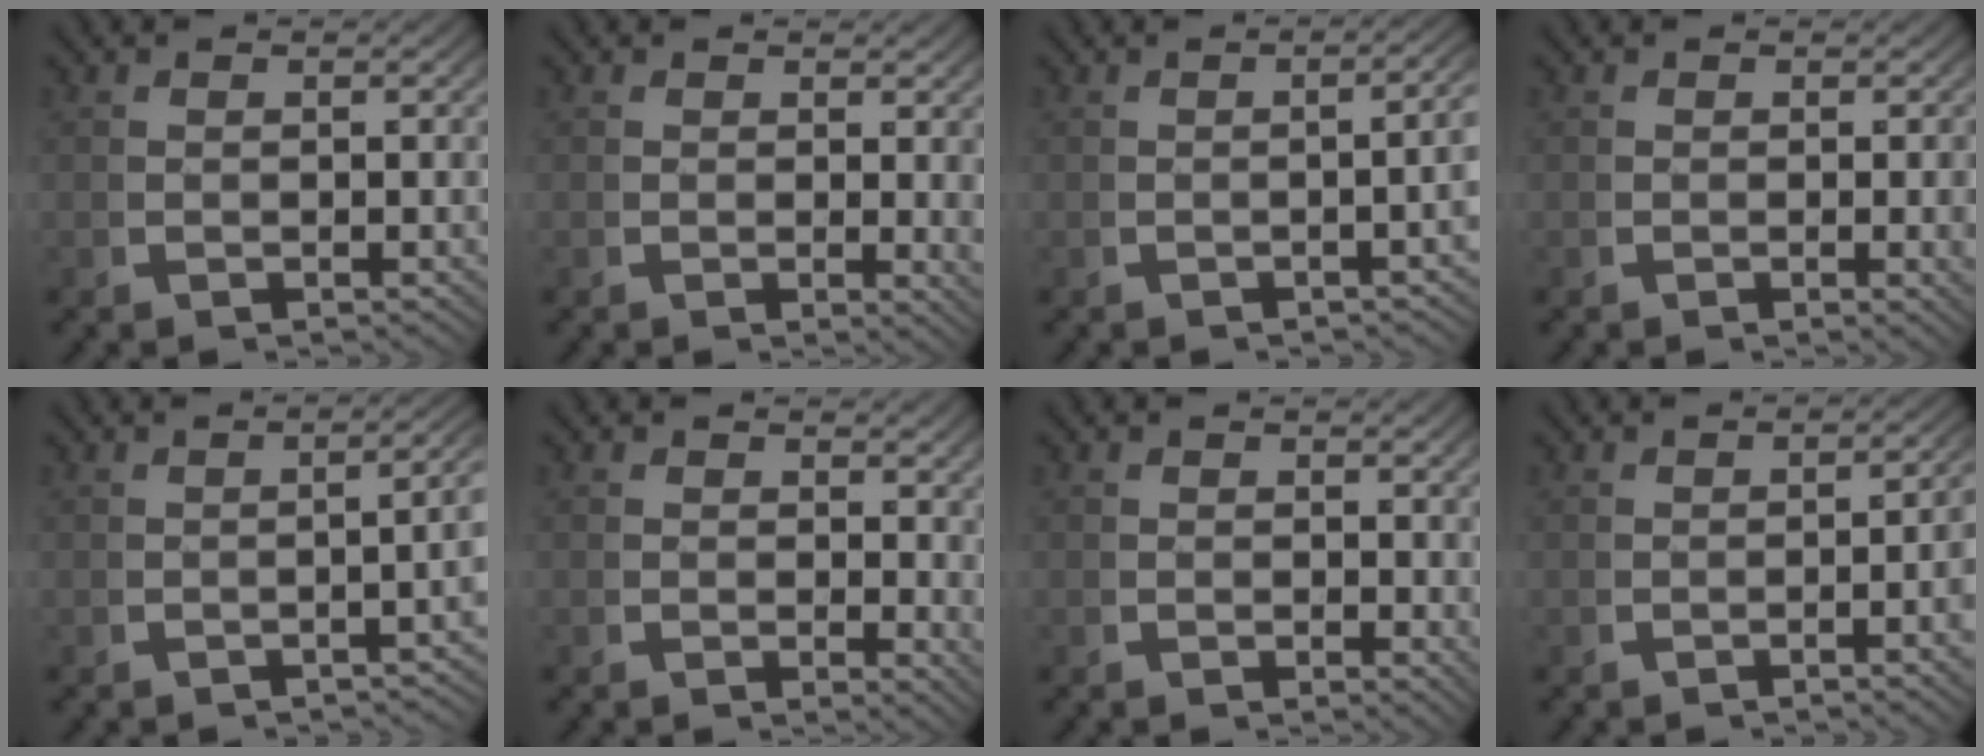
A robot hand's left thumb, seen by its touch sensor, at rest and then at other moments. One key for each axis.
{"total": 1.4, "fx": 0.7, "fy": 0.2, "fz": 1.2, "tx": -0.016, "ty": -0.008, "tz": 0.010}
{"total": 4.4, "fx": -0.2, "fy": 1.4, "fz": 4.1, "tx": -0.043, "ty": 0.020, "tz": -0.011}
{"total": 1.0, "fx": 0.1, "fy": 0.2, "fz": 1.0, "tx": -0.015, "ty": -0.004, "tz": 0.001}
{"total": 4.6, "fx": -0.7, "fy": 1.5, "fz": 4.3, "tx": -0.050, "ty": 0.013, "tz": -0.014}
{"total": 1.9, "fx": 1.3, "fy": 1.0, "fz": 1.1, "tx": -0.003, "ty": -0.004, "tz": 0.017}
{"total": 0.9, "fx": 0.6, "fy": 0.5, "fz": 0.5, "tx": 0.000, "ty": -0.005, "tz": 0.011}
{"total": 3.5, "fx": -0.5, "fy": 0.8, "fz": 3.4, "tx": -0.037, "ty": 0.010, "tz": -0.012}